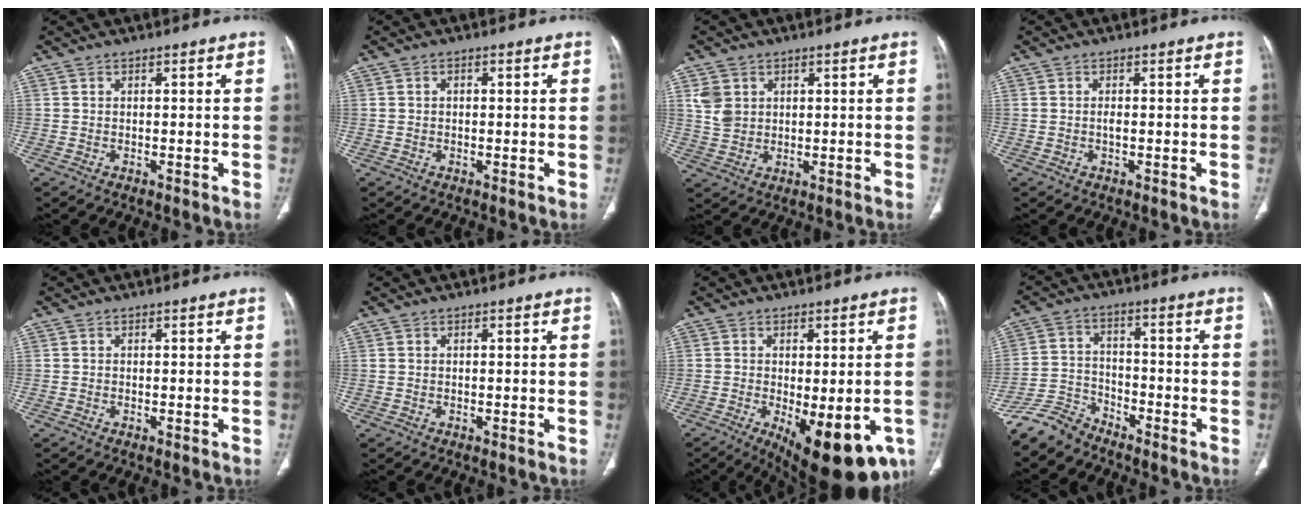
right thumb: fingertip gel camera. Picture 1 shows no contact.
{"total": 0.7, "force": [0.1, 0.5, 0.5], "torque": [-0.005, 0.003, 0.000]}
{"total": 5.0, "force": [1.8, 4.1, 2.3], "torque": [-0.026, -0.005, 0.043]}
{"total": 0.8, "force": [-0.1, 0.3, 0.7], "torque": [-0.011, 0.001, -0.001]}
{"total": 0.0}
{"total": 0.0}
{"total": 16.7, "force": [-7.0, 6.9, 13.5], "torque": [-0.147, -0.012, -0.085]}
{"total": 6.8, "force": [-6.3, 2.3, 0.1], "torque": [-0.002, 0.040, -0.135]}